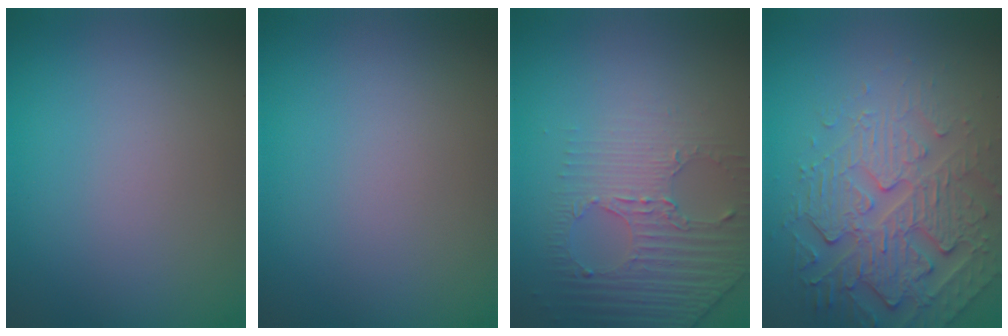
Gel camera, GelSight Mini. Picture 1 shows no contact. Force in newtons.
{"total": 0.0}
{"total": 4.5, "press": 3.1, "slide": 3.2}
{"total": 6.0, "press": 4.8, "slide": 3.7}